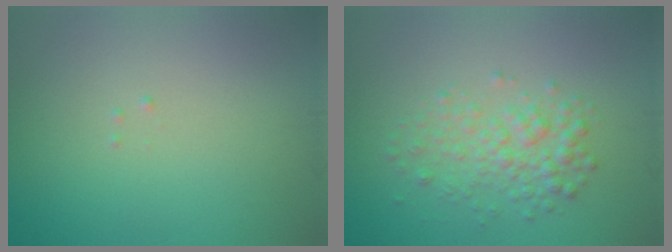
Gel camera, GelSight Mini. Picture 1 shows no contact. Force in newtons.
{"total": 3.1, "press": 3.1, "slide": 0.1}